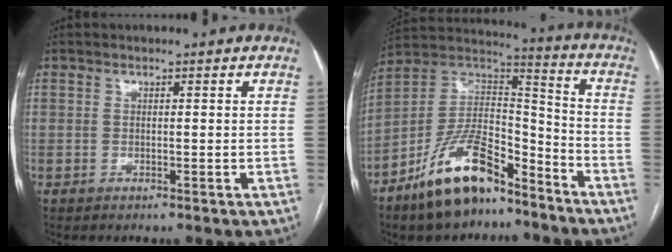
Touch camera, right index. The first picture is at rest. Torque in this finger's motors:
{"motor_torque": [-0.08, -0.16, -0.13, -0.12]}